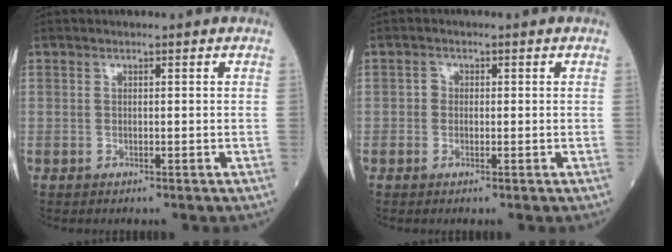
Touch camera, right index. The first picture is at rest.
{"total": 1.1, "force": [0.0, 1.0, 0.4], "torque": [-0.003, 0.003, -0.004]}